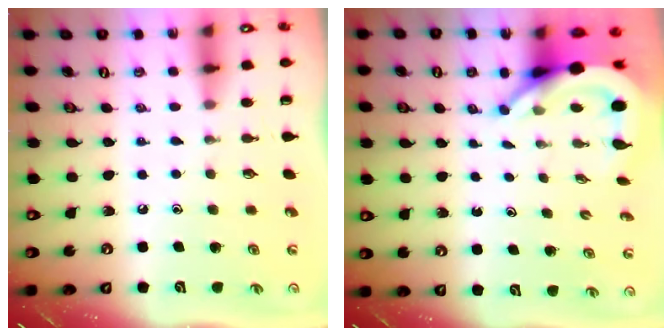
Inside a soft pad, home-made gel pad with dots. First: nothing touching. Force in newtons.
{"total": 7.6, "press": 7.5, "slide": 1.1}